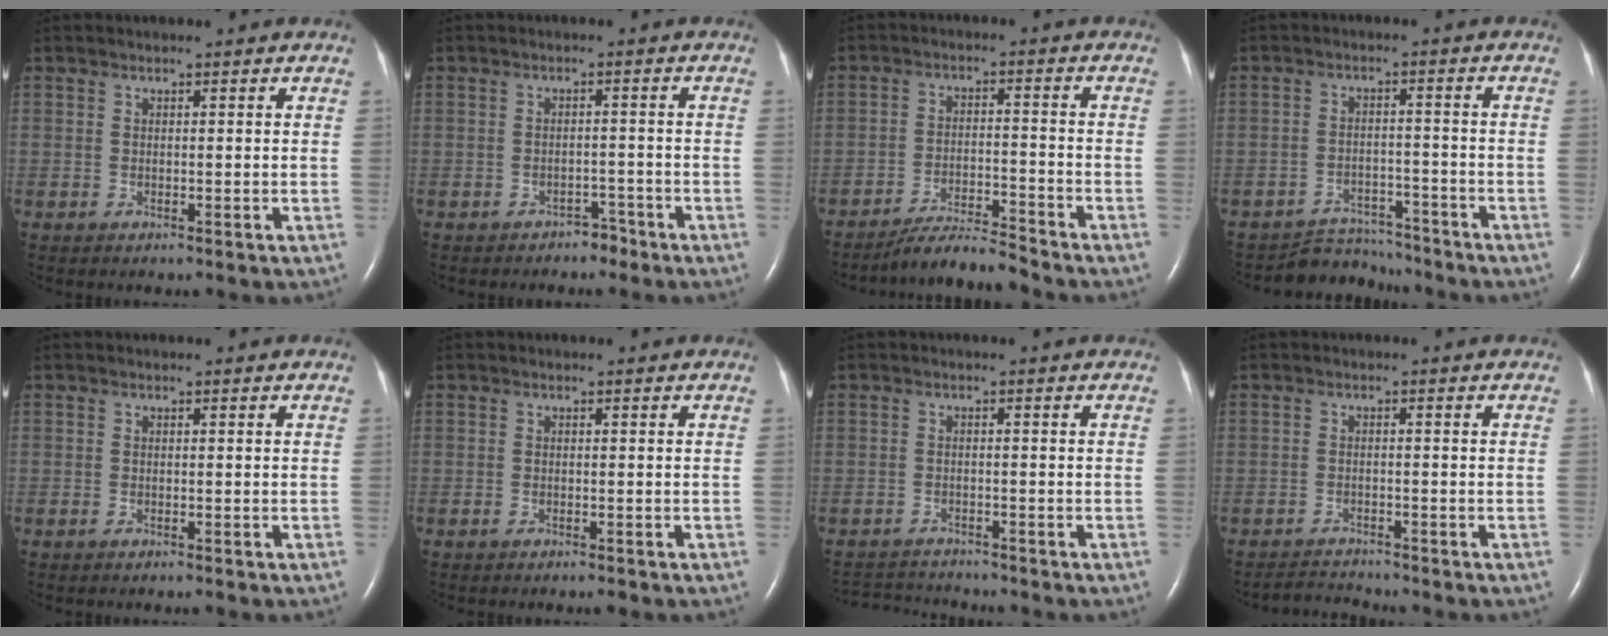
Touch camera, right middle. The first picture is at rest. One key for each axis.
{"total": 2.0, "fx": -1.8, "fy": 1.0, "fz": 0.2, "tx": -0.008, "ty": 0.002, "tz": -0.026}
{"total": 6.0, "fx": -5.9, "fy": -1.0, "fz": 1.0, "tx": -0.022, "ty": -0.013, "tz": -0.105}
{"total": 5.9, "fx": -5.8, "fy": 1.1, "fz": -0.9, "tx": 0.011, "ty": 0.007, "tz": -0.093}
{"total": 0.6, "fx": -0.5, "fy": 0.0, "fz": 0.4, "tx": -0.012, "ty": -0.001, "tz": -0.009}
{"total": 1.0, "fx": -0.8, "fy": 0.1, "fz": 0.5, "tx": -0.013, "ty": -0.002, "tz": -0.011}
{"total": 4.6, "fx": -4.6, "fy": -0.1, "fz": 0.0, "tx": -0.001, "ty": -0.011, "tz": -0.075}
{"total": 2.5, "fx": -2.4, "fy": -0.5, "fz": -0.5, "tx": 0.005, "ty": -0.019, "tz": -0.039}